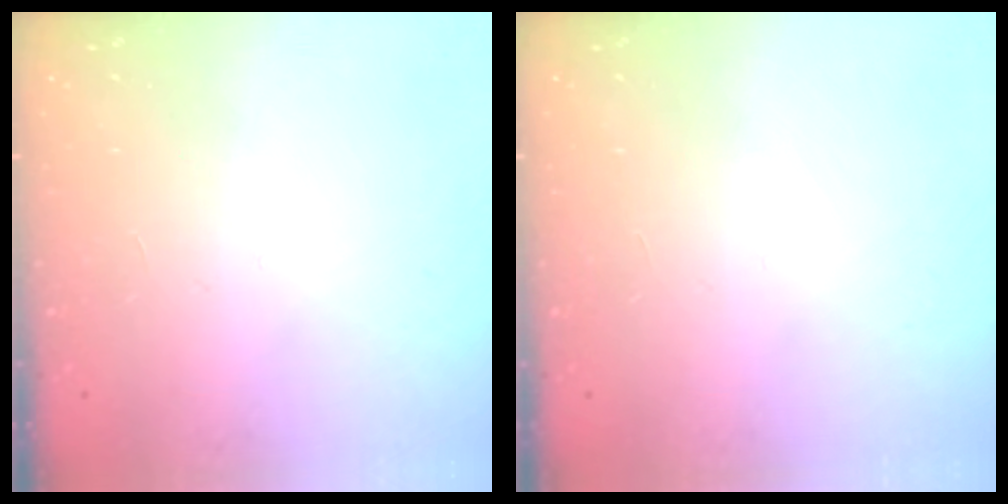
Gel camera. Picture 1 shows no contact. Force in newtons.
{"total": 0.0}